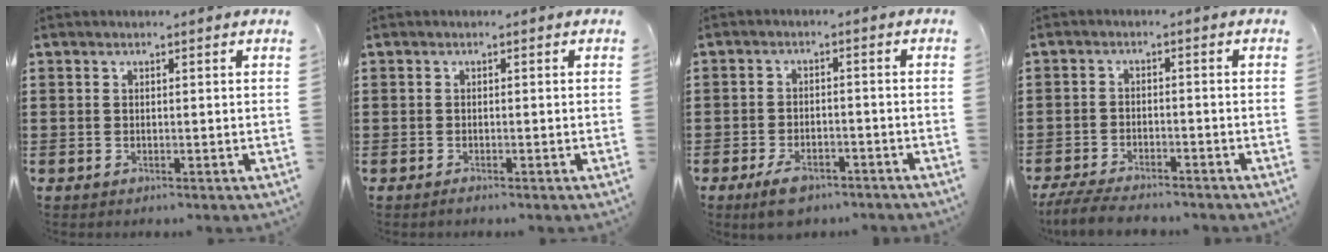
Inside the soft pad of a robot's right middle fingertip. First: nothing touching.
{"total": 0.6, "force": [-0.5, 0.1, 0.3], "torque": [-0.008, -0.003, -0.010]}
{"total": 4.3, "force": [-3.3, 1.8, 2.2], "torque": [-0.043, 0.008, -0.064]}
{"total": 4.5, "force": [-4.3, 0.8, 1.1], "torque": [-0.031, -0.001, -0.090]}